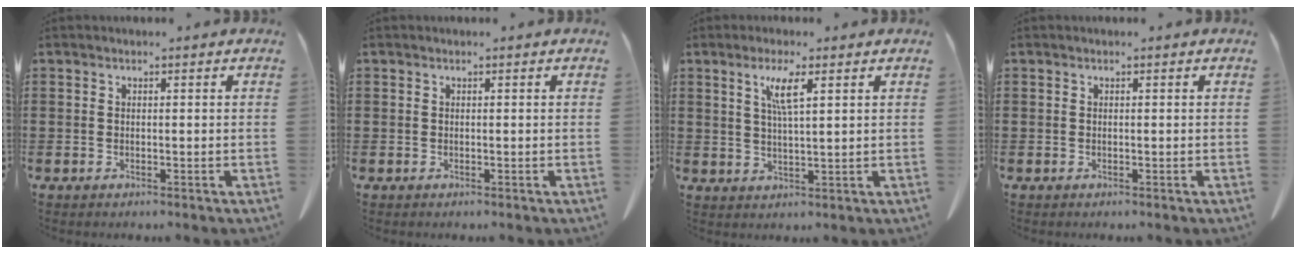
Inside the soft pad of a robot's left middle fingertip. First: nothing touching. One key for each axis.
{"total": 0.0}
{"total": 4.6, "fx": 2.2, "fy": 0.5, "fz": 4.0, "tx": -0.085, "ty": 0.003, "tz": 0.035}
{"total": 0.0}